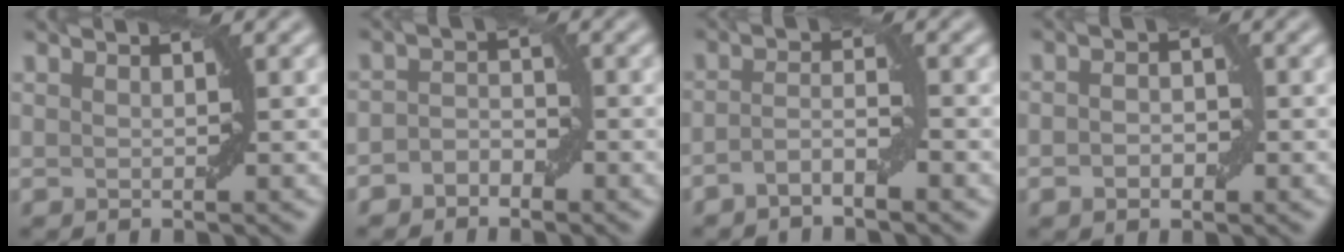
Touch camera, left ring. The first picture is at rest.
{"total": 1.9, "force": [-1.3, 1.2, 0.7], "torque": [-0.012, 0.010, -0.027]}
{"total": 2.2, "force": [-1.4, 0.4, 1.6], "torque": [-0.032, 0.009, -0.032]}
{"total": 2.1, "force": [-0.5, 1.3, 1.5], "torque": [-0.026, 0.002, -0.011]}